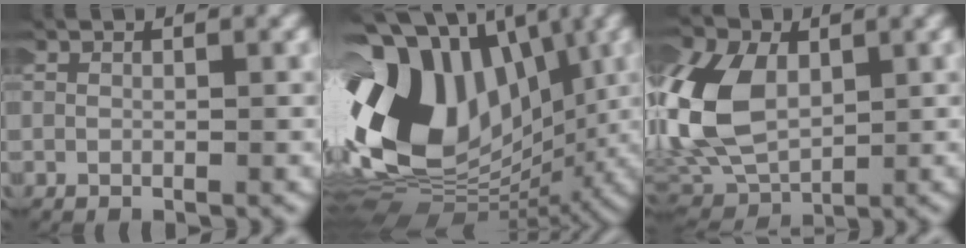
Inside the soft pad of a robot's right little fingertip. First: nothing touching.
{"total": 21.2, "force": [0.9, 15.3, 14.7], "torque": [-0.272, -0.018, 0.019]}
{"total": 9.0, "force": [0.3, 6.9, 5.9], "torque": [-0.166, -0.023, 0.018]}